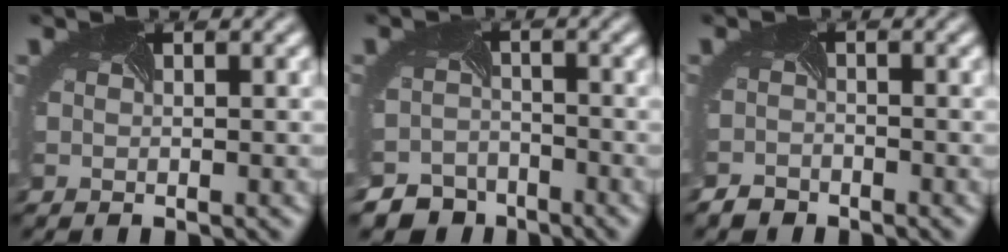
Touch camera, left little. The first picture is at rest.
{"total": 5.0, "force": [-4.6, 1.9, -0.5], "torque": [0.013, -0.023, -0.076]}
{"total": 2.4, "force": [-2.2, 0.6, -0.7], "torque": [0.006, -0.015, -0.041]}